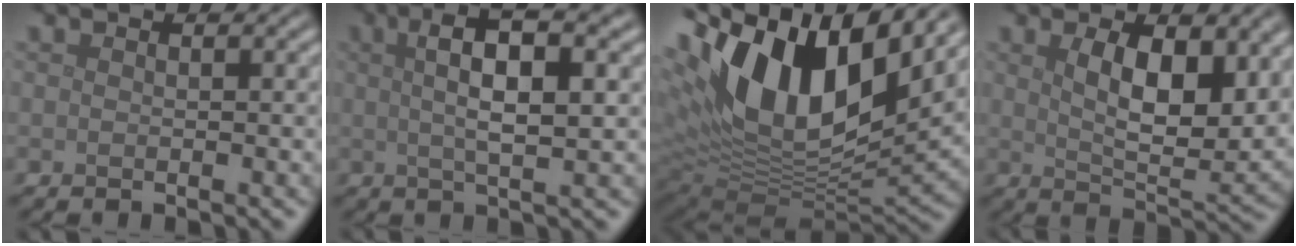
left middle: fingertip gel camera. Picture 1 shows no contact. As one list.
[{"total": 6.5, "force": [1.8, 1.7, 6.0], "torque": [-0.089, 0.010, 0.028]}, {"total": 16.1, "force": [6.5, 8.3, 12.2], "torque": [-0.237, 0.010, 0.120]}, {"total": 7.4, "force": [2.2, 3.1, 6.4], "torque": [-0.110, -0.009, 0.044]}]